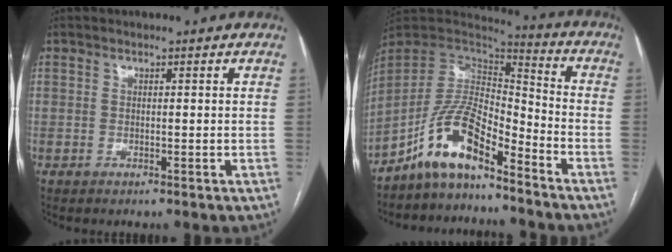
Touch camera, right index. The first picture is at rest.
{"total": 10.9, "force": [-7.8, 3.2, 7.0], "torque": [-0.143, 0.027, -0.145]}